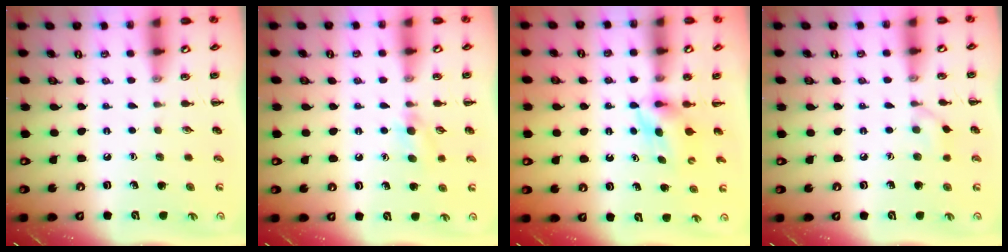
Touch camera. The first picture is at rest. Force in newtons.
{"total": 6.1, "press": 5.8, "slide": 1.7}
{"total": 4.5, "press": 4.3, "slide": 1.3}
{"total": 5.8, "press": 5.6, "slide": 1.6}